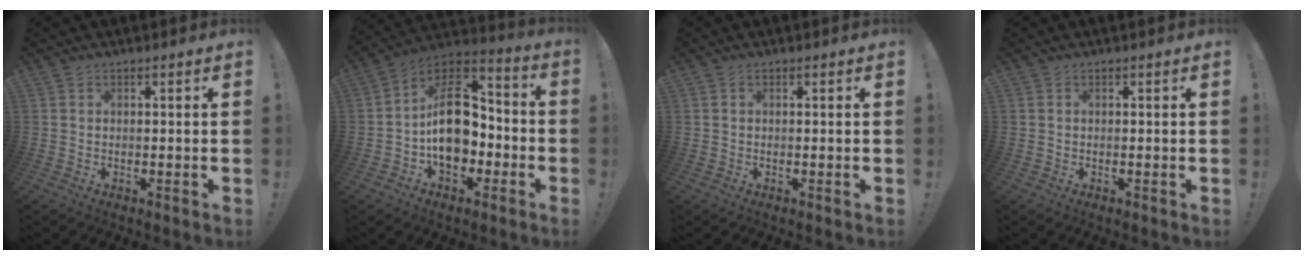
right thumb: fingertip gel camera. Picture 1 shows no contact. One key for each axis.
{"total": 18.6, "fx": -1.8, "fy": 12.8, "fz": 13.4, "tx": -0.214, "ty": 0.020, "tz": -0.019}
{"total": 0.0}
{"total": 0.0}